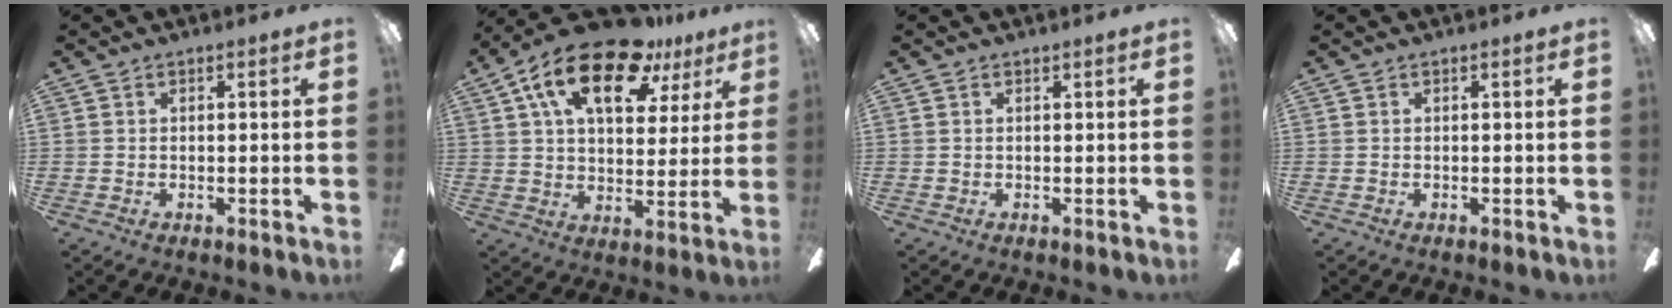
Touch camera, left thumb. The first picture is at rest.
{"total": 18.8, "force": [10.5, 8.9, 12.9], "torque": [-0.221, -0.034, 0.179]}
{"total": 0.0}
{"total": 0.0}